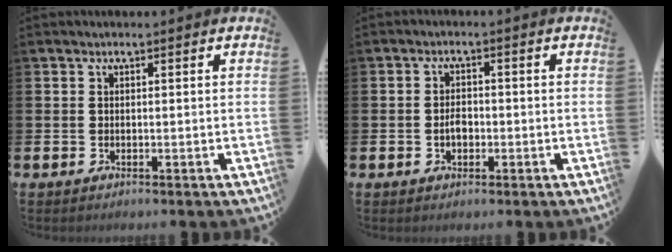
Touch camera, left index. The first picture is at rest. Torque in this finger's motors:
{"motor_torque": [0.42, 0.38, 0.11, 0.07]}